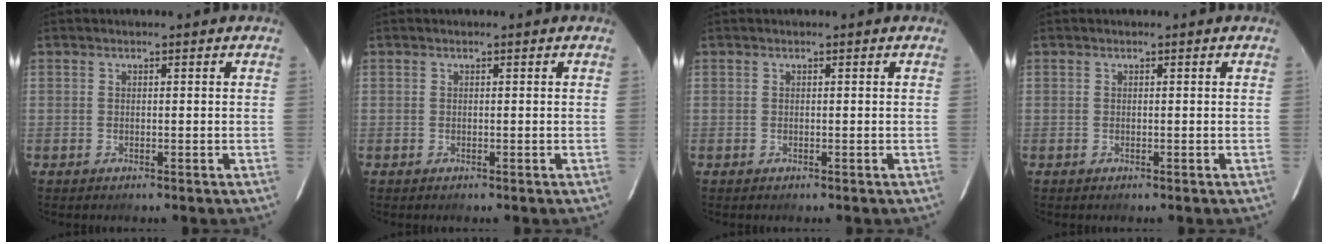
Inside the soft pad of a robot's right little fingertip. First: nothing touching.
{"total": 0.0}
{"total": 0.0}
{"total": 0.0}